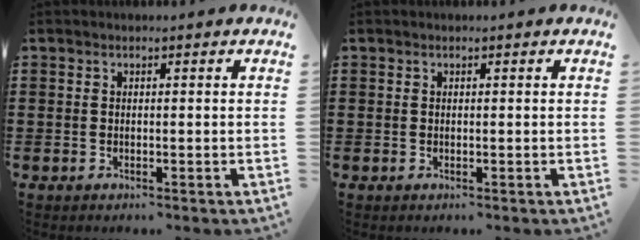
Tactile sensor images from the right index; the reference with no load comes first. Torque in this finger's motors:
{"motor_torque": [0.00, 0.00, 0.00, 0.00]}